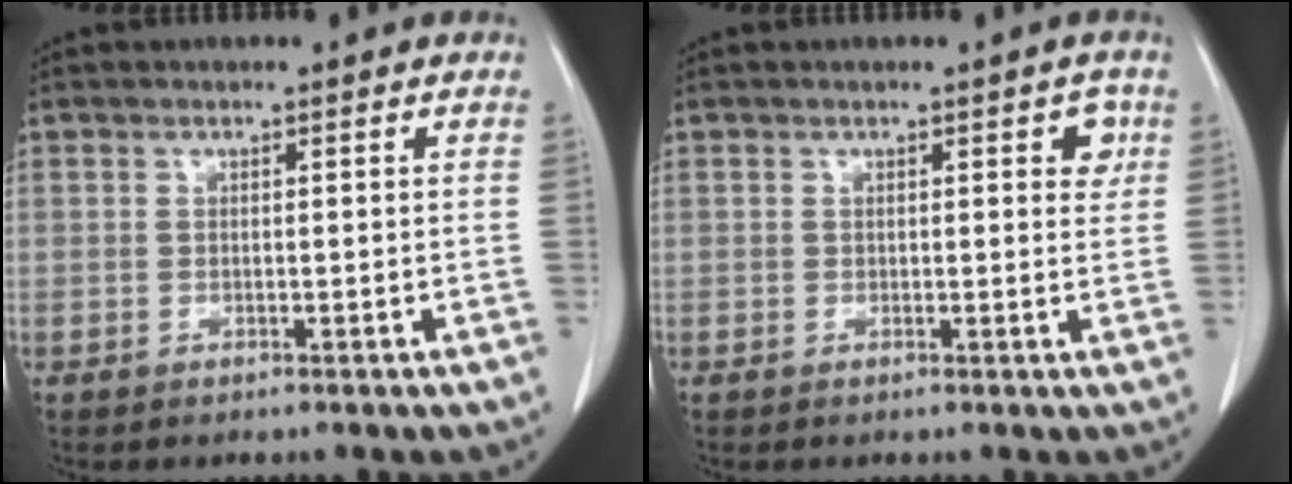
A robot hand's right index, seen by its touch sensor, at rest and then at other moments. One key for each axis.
{"total": 2.6, "fx": 1.0, "fy": 1.1, "fz": 2.1, "tx": -0.017, "ty": 0.002, "tz": 0.009}